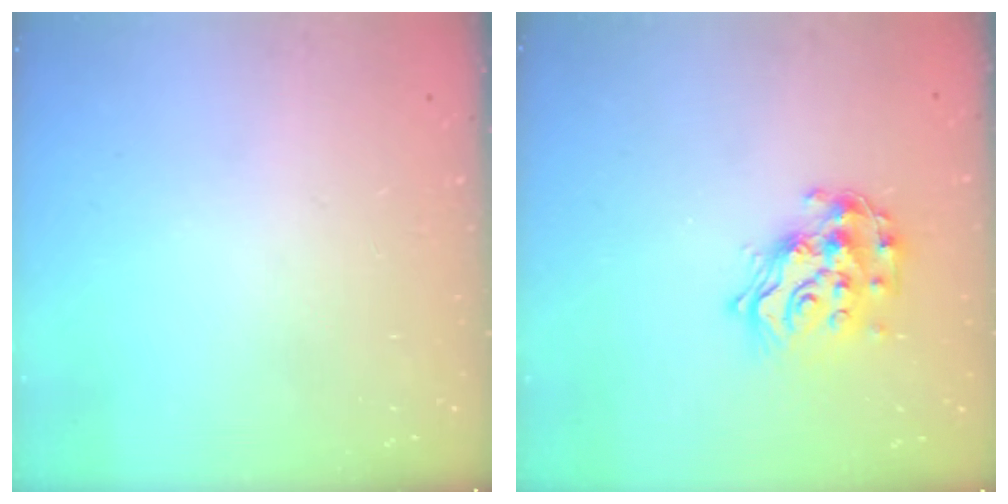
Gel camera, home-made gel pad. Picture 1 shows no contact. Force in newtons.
{"total": 14.9, "press": 14.9, "slide": 1.0}